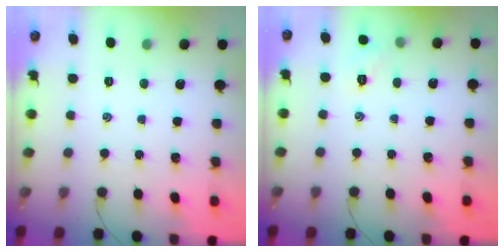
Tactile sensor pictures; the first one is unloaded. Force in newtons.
{"total": 5.0, "press": 4.8, "slide": 1.5}